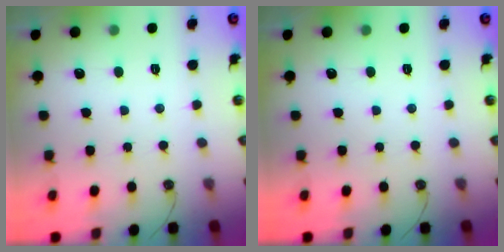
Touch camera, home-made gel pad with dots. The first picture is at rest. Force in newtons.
{"total": 0.0}